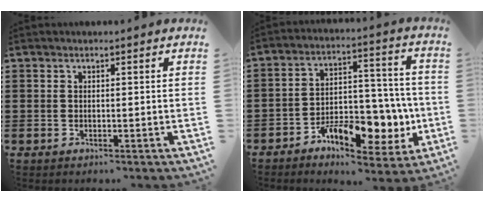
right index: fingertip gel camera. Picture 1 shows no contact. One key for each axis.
{"total": 10.3, "fx": -4.8, "fy": 5.9, "fz": 7.0, "tx": -0.100, "ty": 0.019, "tz": -0.079}